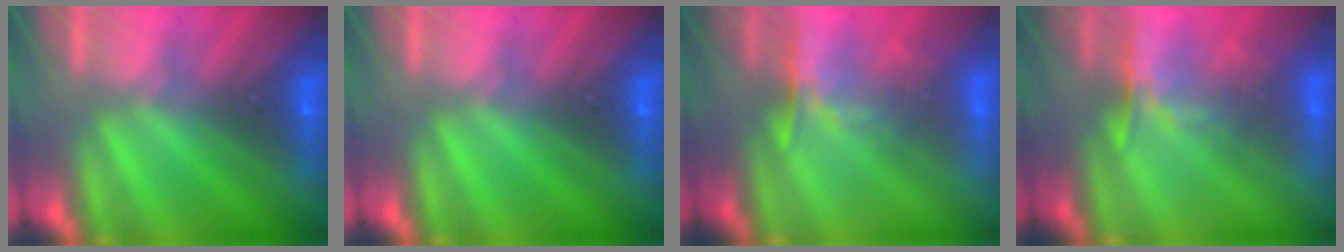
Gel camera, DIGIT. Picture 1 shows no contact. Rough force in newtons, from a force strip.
{"total": 0.0}
{"total": 2.4}
{"total": 2.4}